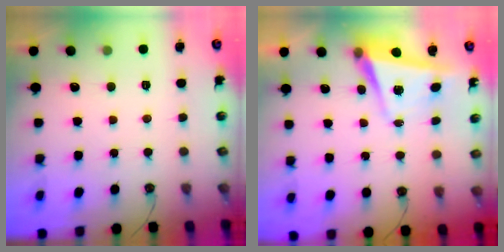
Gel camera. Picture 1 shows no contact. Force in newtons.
{"total": 5.6, "press": 5.5, "slide": 1.2}